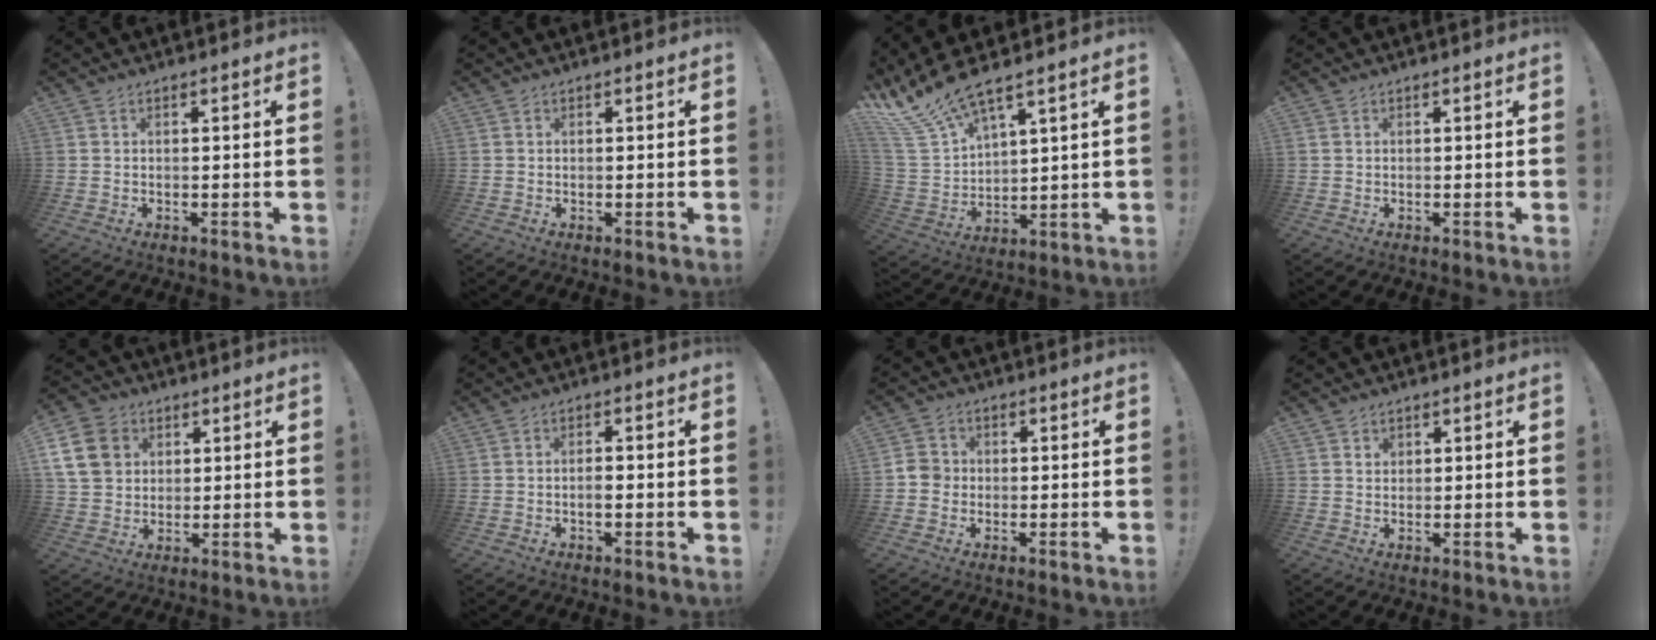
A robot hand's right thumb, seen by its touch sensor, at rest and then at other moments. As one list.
[{"total": 0.0}, {"total": 12.7, "force": [10.7, 3.1, 6.1], "torque": [-0.129, -0.078, 0.194]}, {"total": 0.6, "force": [0.2, 0.5, 0.0], "torque": [-0.006, 0.005, 0.005]}, {"total": 13.9, "force": [4.2, 11.6, 6.4], "torque": [-0.105, -0.014, 0.085]}, {"total": 2.5, "force": [-0.9, 0.9, 2.2], "torque": [-0.032, 0.000, -0.017]}, {"total": 4.8, "force": [-1.2, 4.4, 1.5], "torque": [-0.028, 0.016, -0.021]}, {"total": 1.5, "force": [1.0, 1.0, 0.2], "torque": [0.008, -0.007, 0.017]}]